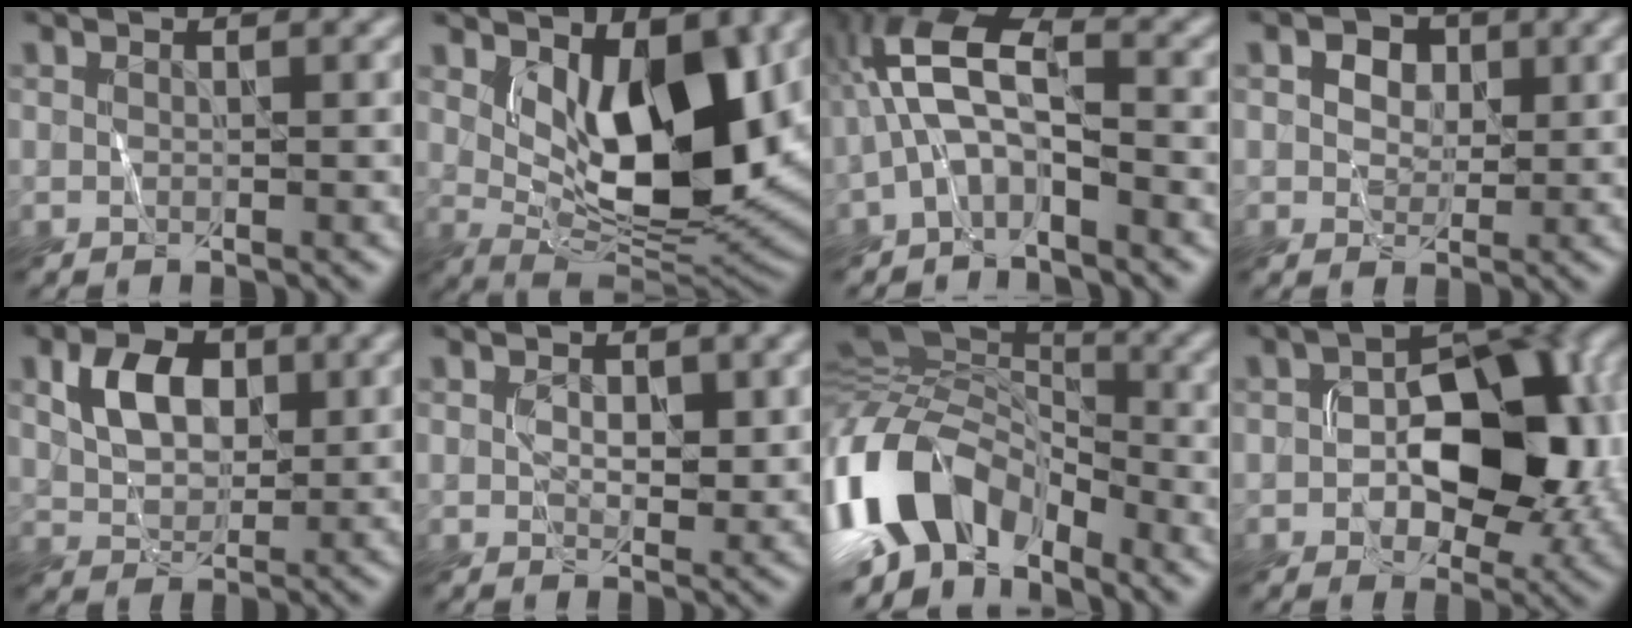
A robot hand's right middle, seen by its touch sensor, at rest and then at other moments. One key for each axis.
{"total": 10.0, "fx": 2.2, "fy": 4.8, "fz": 8.5, "tx": -0.127, "ty": -0.009, "tz": 0.048}
{"total": 5.3, "fx": -1.7, "fy": 2.1, "fz": 4.5, "tx": -0.092, "ty": 0.029, "tz": -0.040}
{"total": 3.3, "fx": 1.6, "fy": 2.4, "fz": 1.5, "tx": -0.021, "ty": 0.016, "tz": 0.010}
{"total": 4.3, "fx": 1.7, "fy": 2.9, "fz": 2.7, "tx": -0.052, "ty": 0.011, "tz": 0.031}
{"total": 1.9, "fx": 0.7, "fy": 1.3, "fz": 1.2, "tx": -0.018, "ty": -0.002, "tz": 0.018}
{"total": 12.8, "fx": -5.0, "fy": 8.3, "fz": 8.3, "tx": -0.162, "ty": 0.010, "tz": -0.106}
{"total": 9.8, "fx": -0.6, "fy": 5.8, "fz": 7.9, "tx": -0.105, "ty": 0.021, "tz": -0.010}